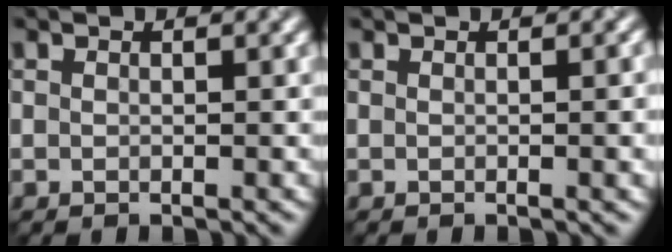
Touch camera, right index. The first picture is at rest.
{"total": 2.4, "force": [-0.2, 0.8, 2.3], "torque": [-0.018, 0.003, -0.008]}